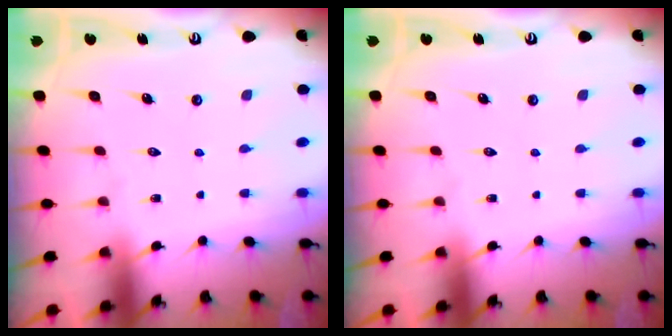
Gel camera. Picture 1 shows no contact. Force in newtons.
{"total": 0.0}